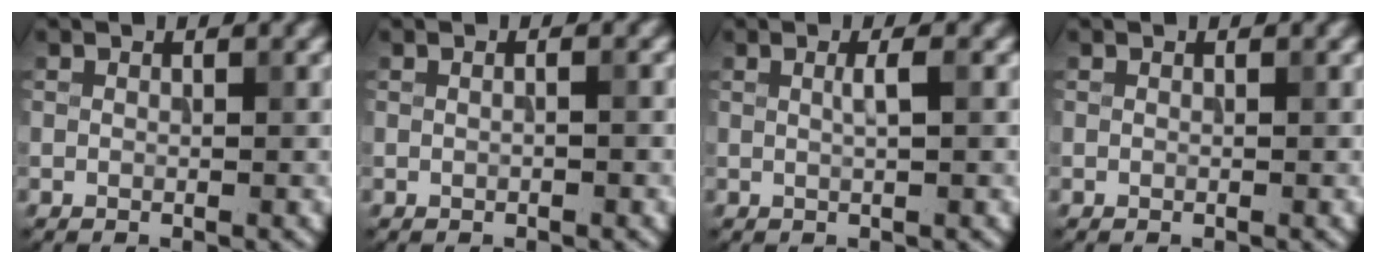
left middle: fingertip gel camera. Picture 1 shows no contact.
{"total": 1.4, "force": [0.4, 0.6, 1.1], "torque": [-0.007, 0.001, -0.009]}
{"total": 1.4, "force": [0.2, 0.3, 1.3], "torque": [-0.024, 0.005, 0.001]}
{"total": 0.0}